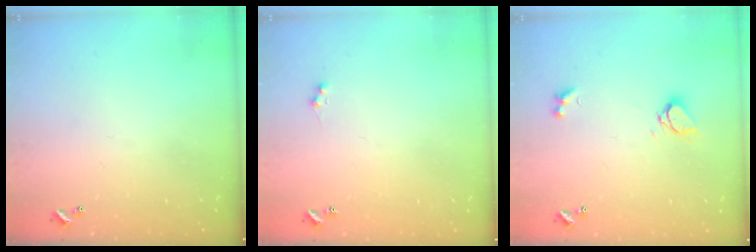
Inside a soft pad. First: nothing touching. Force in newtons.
{"total": 1.0, "press": 0.9, "slide": 0.4}
{"total": 2.1, "press": 2.0, "slide": 0.5}